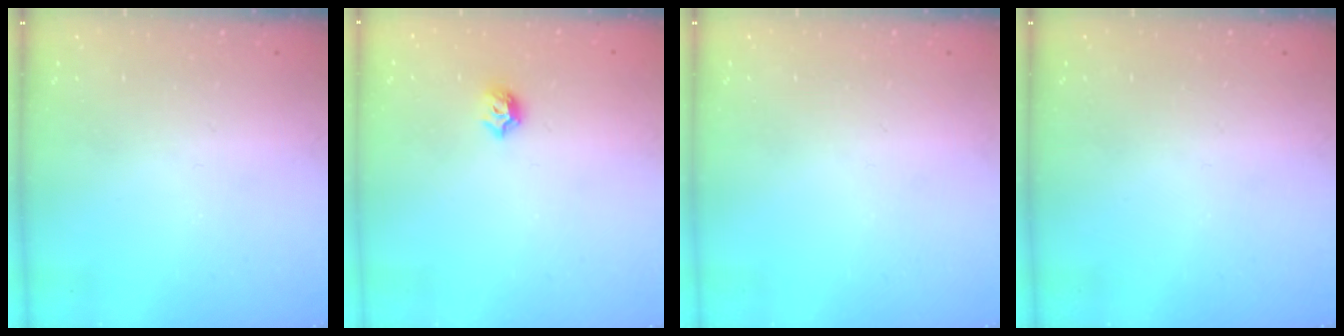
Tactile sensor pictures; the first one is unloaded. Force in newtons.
{"total": 5.6, "press": 5.6, "slide": 0.8}
{"total": 0.0}
{"total": 0.0}